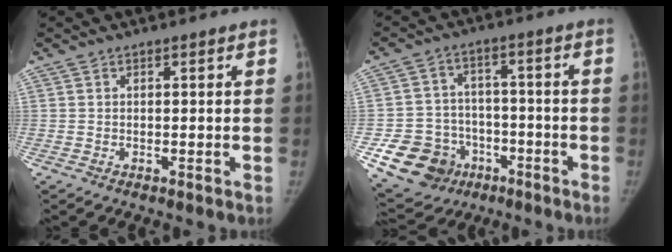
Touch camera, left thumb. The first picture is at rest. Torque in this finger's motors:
{"motor_torque": [-0.75, 1.88, 0.30, -0.18, 0.20]}